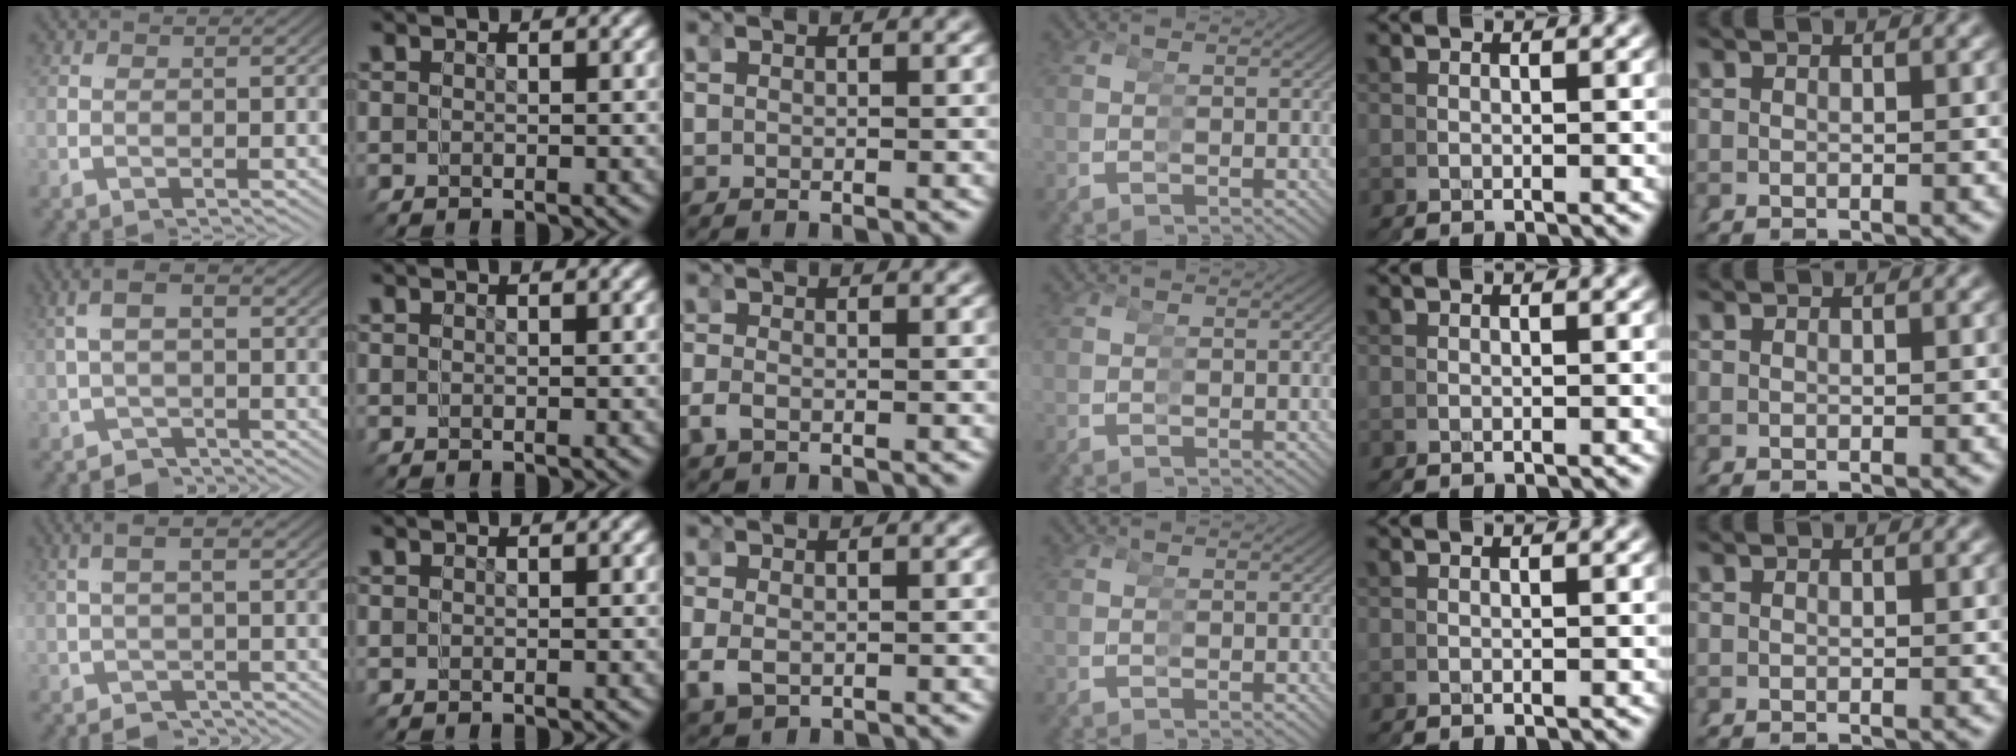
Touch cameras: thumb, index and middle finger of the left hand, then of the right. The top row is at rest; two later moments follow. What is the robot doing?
{"motion": "grasp_and_lifting", "object": "bandage"}